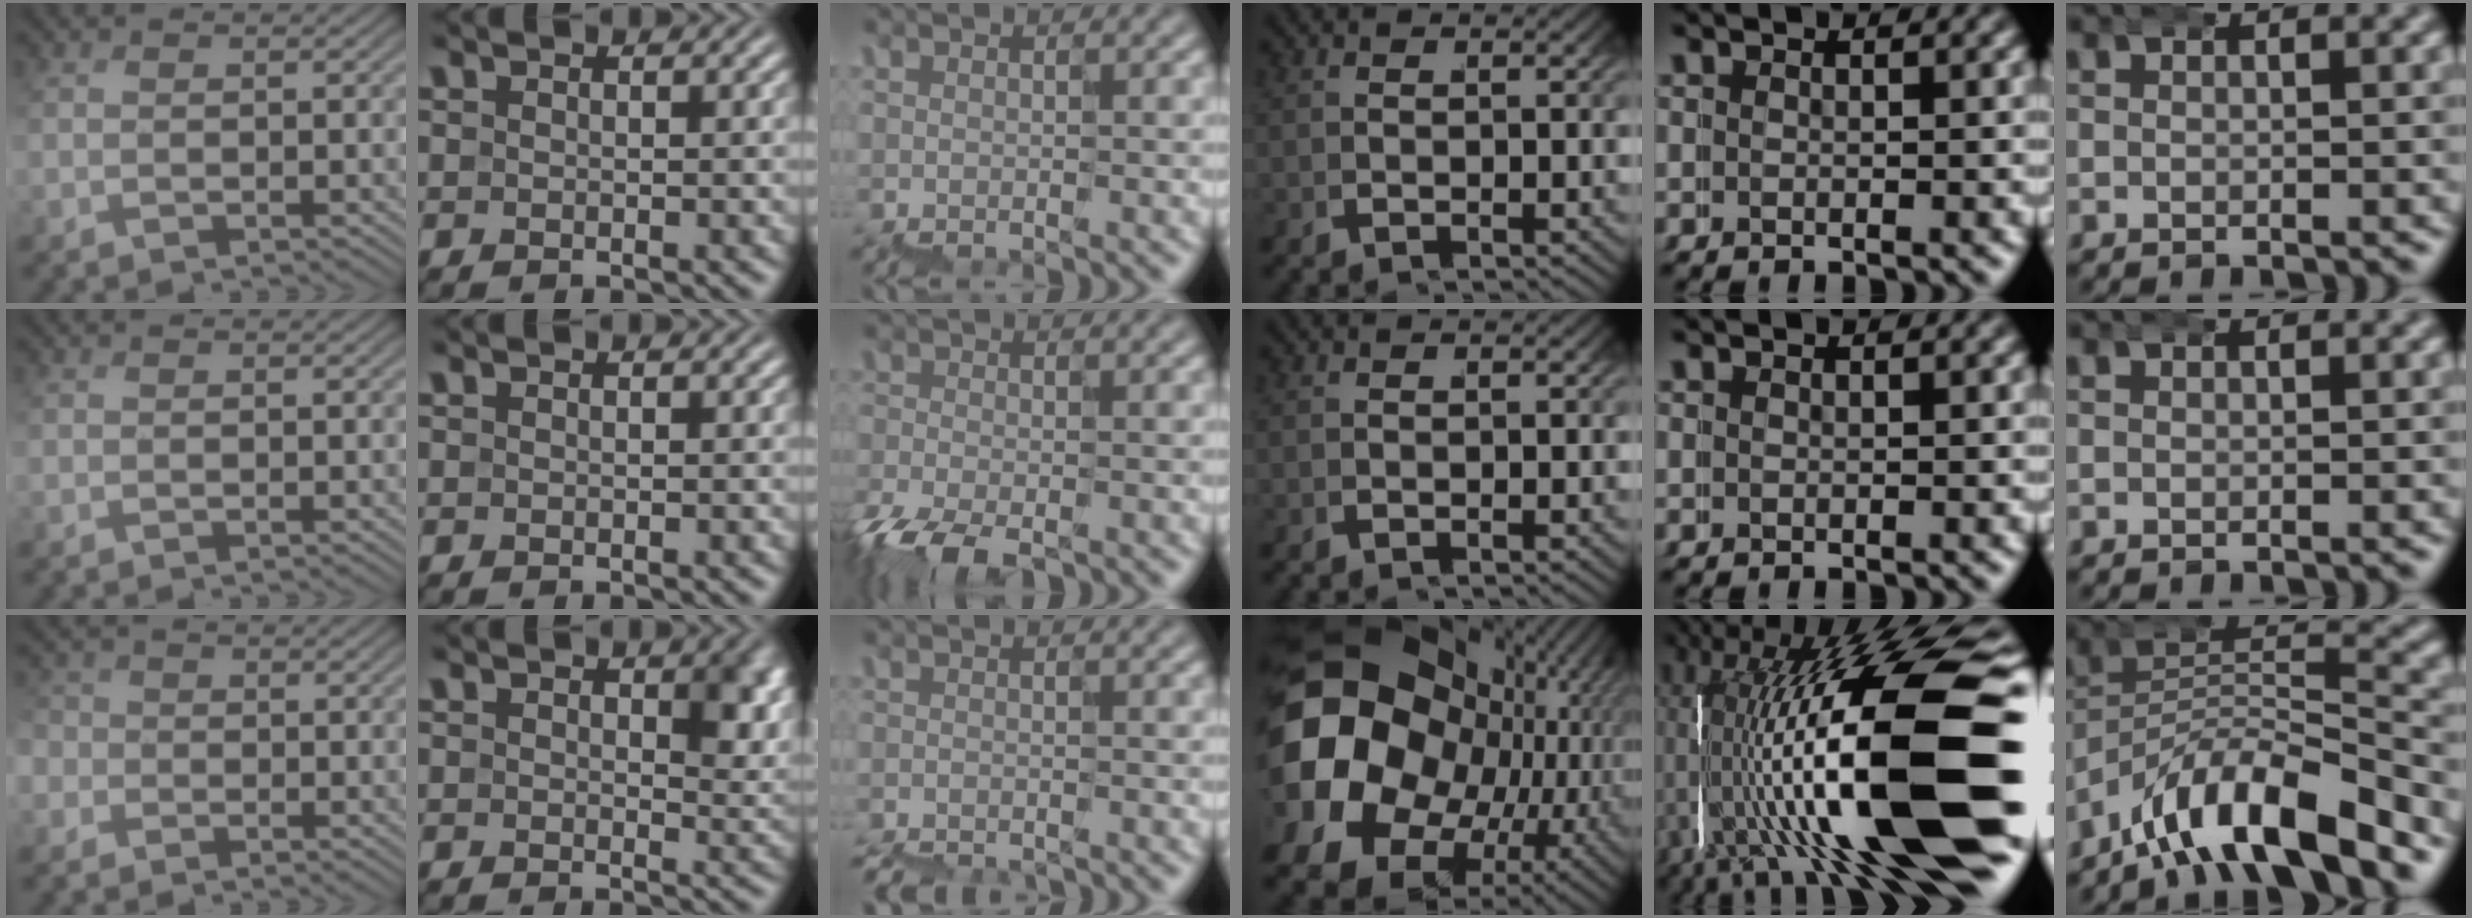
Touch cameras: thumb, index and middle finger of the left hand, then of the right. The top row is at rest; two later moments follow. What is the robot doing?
{"motion": "wrap", "object": "belt"}